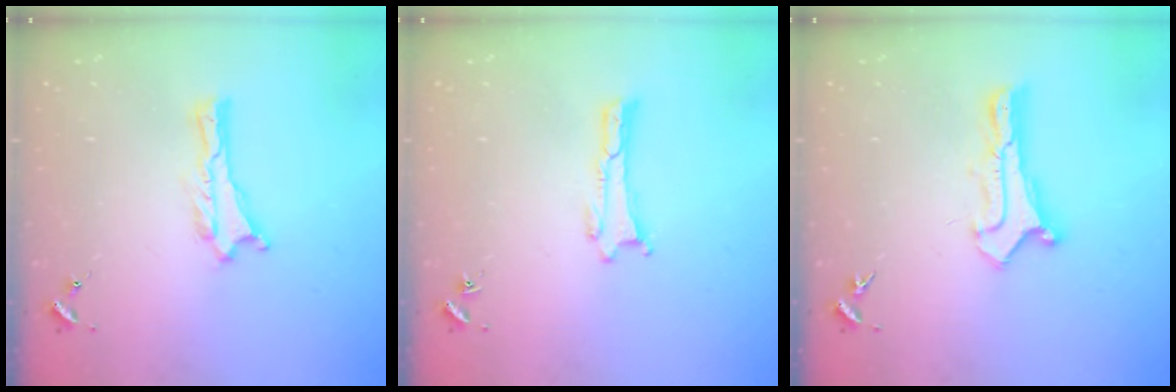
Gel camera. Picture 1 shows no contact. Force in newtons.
{"total": 0.0}
{"total": 0.8, "press": 0.8, "slide": 0.0}